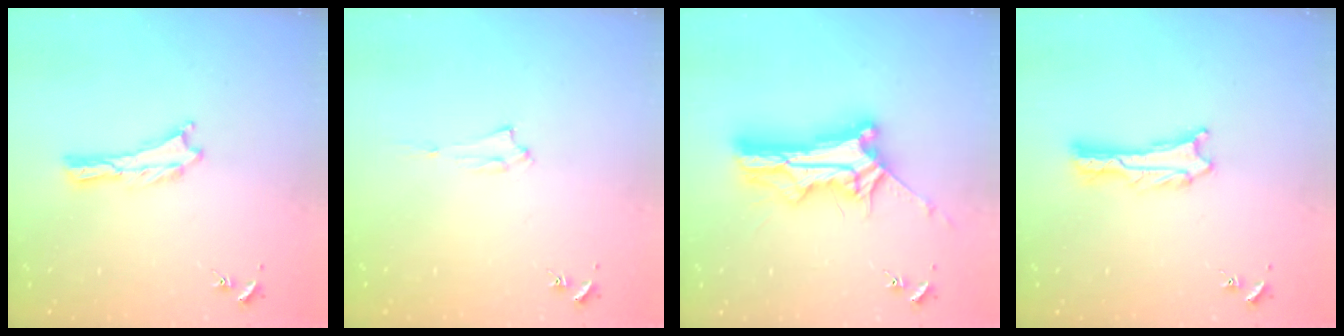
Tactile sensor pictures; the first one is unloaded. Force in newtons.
{"total": 1.5, "press": 1.5, "slide": 0.2}
{"total": 11.4, "press": 11.3, "slide": 1.0}
{"total": 1.1, "press": 1.1, "slide": 0.2}